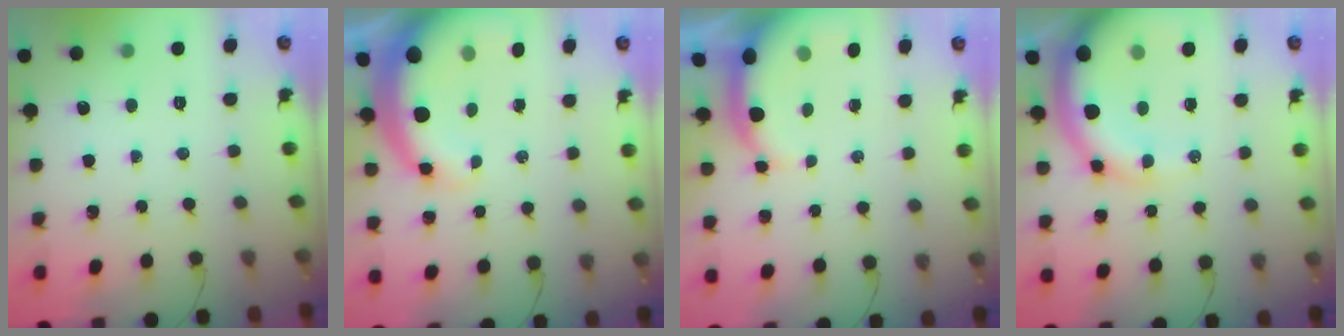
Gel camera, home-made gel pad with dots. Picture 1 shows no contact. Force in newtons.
{"total": 9.8, "press": 9.5, "slide": 2.5}
{"total": 6.5, "press": 6.4, "slide": 1.3}
{"total": 15.3, "press": 14.9, "slide": 3.4}